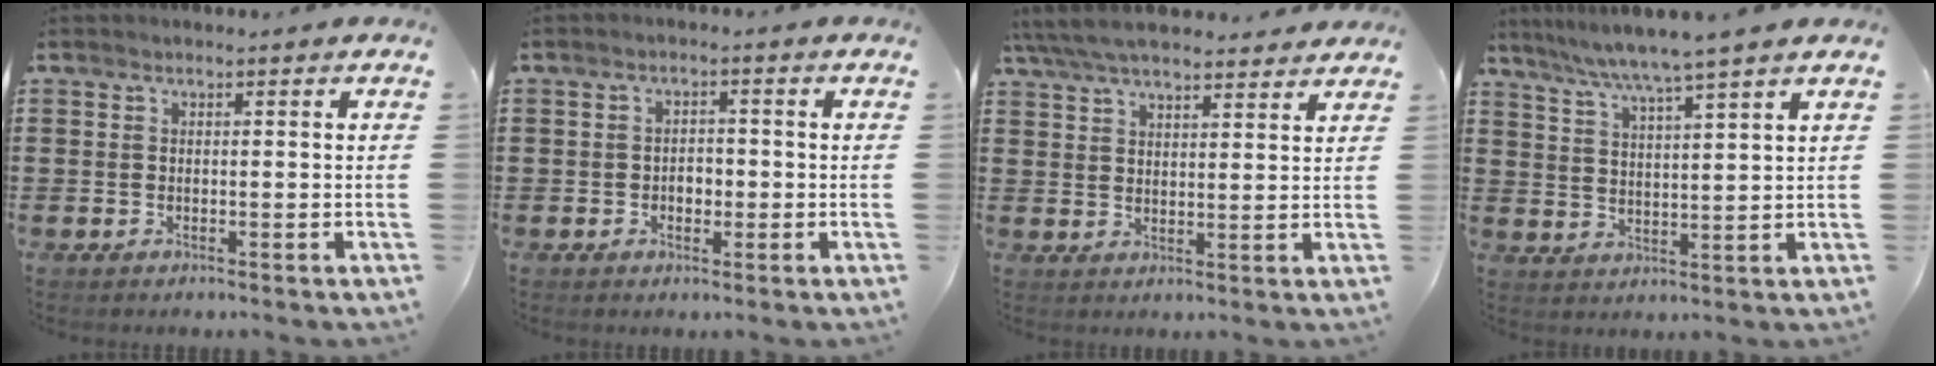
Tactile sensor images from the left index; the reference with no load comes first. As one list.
[{"total": 2.1, "force": [-0.6, 1.4, 1.5], "torque": [-0.031, 0.004, -0.014]}, {"total": 6.2, "force": [5.6, 1.2, 2.4], "torque": [-0.064, -0.015, 0.102]}, {"total": 5.4, "force": [4.6, -1.3, 2.4], "torque": [-0.063, -0.025, 0.076]}]